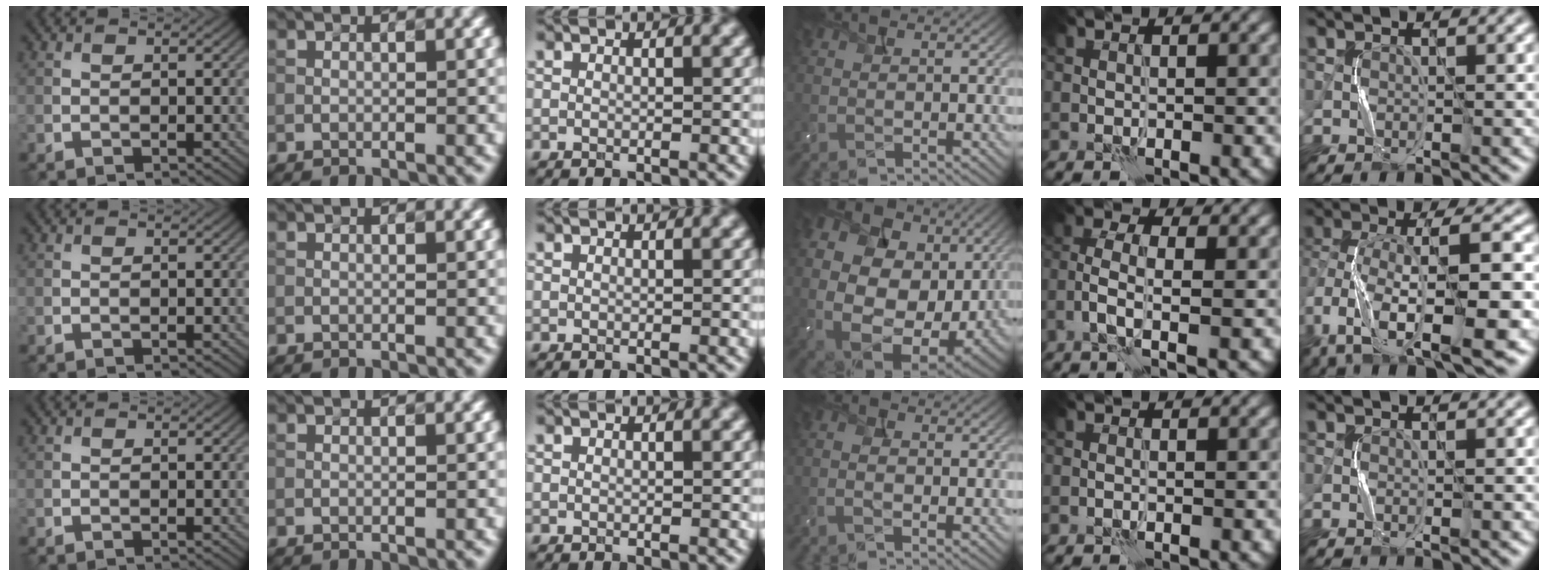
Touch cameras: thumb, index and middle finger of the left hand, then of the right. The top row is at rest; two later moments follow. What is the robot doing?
{"motion": "squeeze", "object": "bubble wrap"}